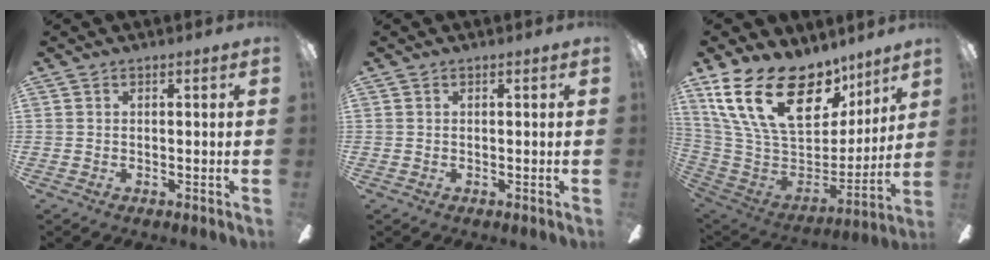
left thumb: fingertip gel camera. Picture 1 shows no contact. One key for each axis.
{"total": 0.0}
{"total": 26.4, "fx": 14.5, "fy": 14.4, "fz": 16.8, "tx": -0.321, "ty": -0.085, "tz": 0.269}